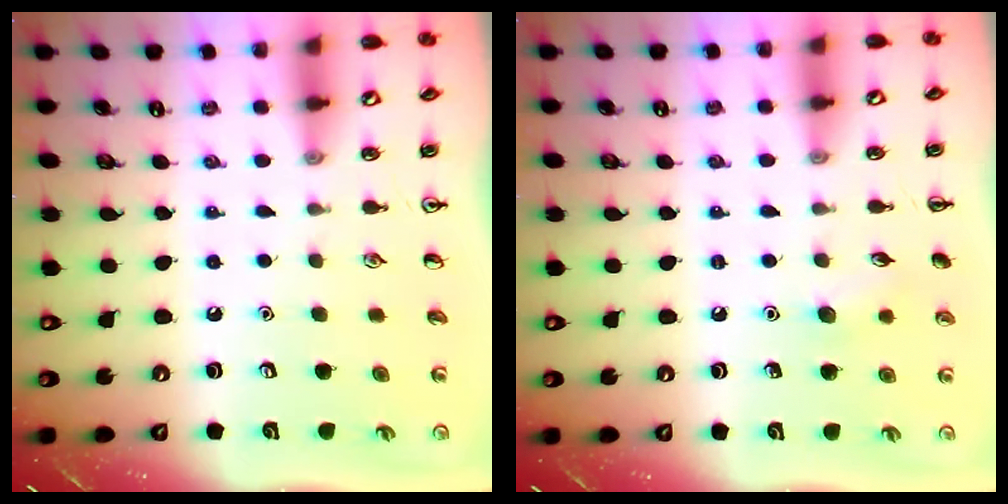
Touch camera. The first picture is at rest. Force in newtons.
{"total": 5.9, "press": 5.6, "slide": 1.6}